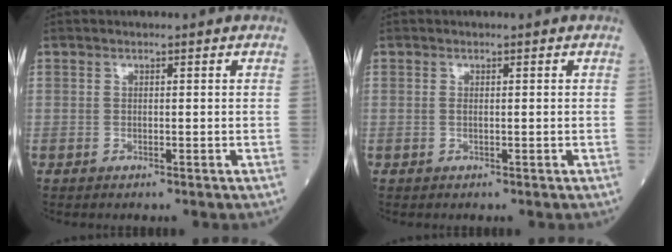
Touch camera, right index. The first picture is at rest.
{"total": 0.7, "force": [0.0, 0.2, 0.7], "torque": [-0.015, 0.000, 0.002]}